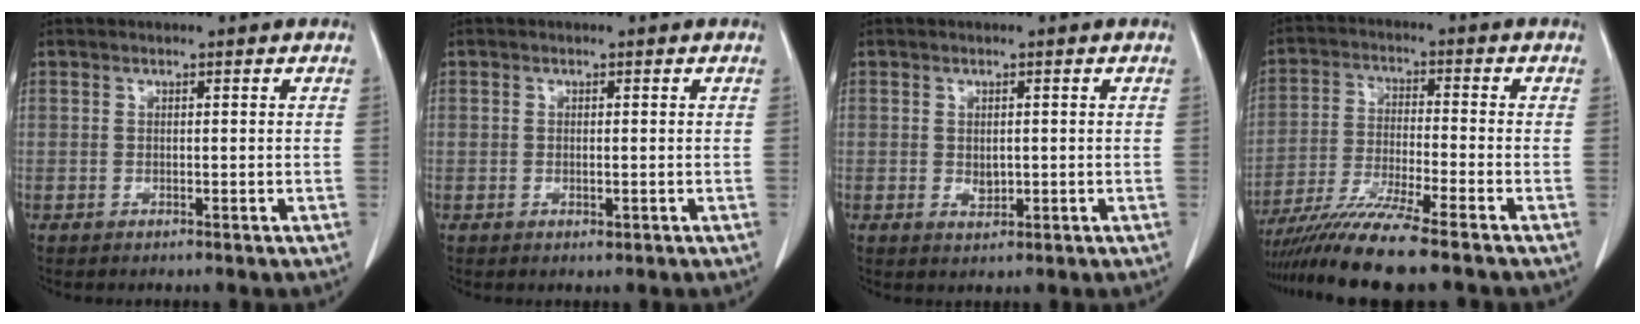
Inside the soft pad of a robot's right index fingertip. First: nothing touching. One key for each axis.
{"total": 0.9, "fx": 0.0, "fy": 0.6, "fz": 0.7, "tx": -0.013, "ty": -0.001, "tz": 0.005}
{"total": 1.7, "fx": 0.1, "fy": 1.2, "fz": 1.3, "tx": -0.018, "ty": -0.001, "tz": 0.008}
{"total": 11.1, "fx": -9.0, "fy": -1.1, "fz": 6.4, "tx": -0.109, "ty": -0.032, "tz": -0.157}